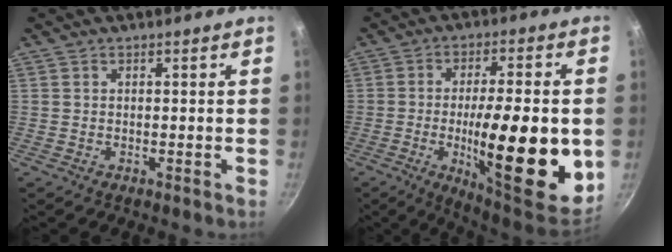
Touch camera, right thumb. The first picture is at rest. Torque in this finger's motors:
{"motor_torque": [2.47, 2.54, 1.95, -0.30, 0.63]}